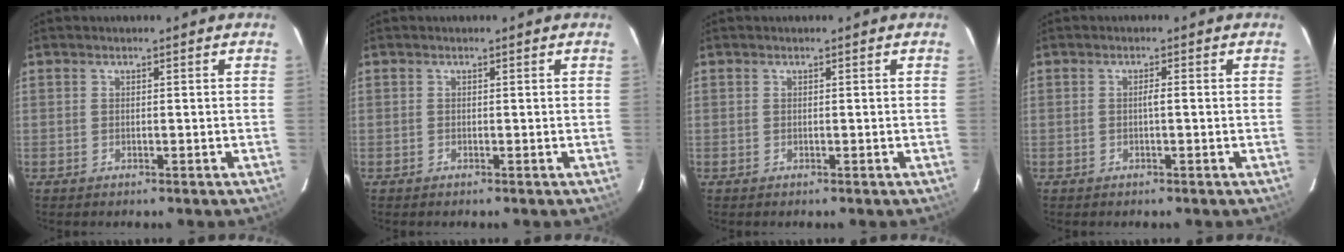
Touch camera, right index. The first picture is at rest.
{"total": 0.0}
{"total": 0.0}
{"total": 1.1, "force": [-0.1, 0.0, 1.1], "torque": [-0.020, 0.001, -0.003]}